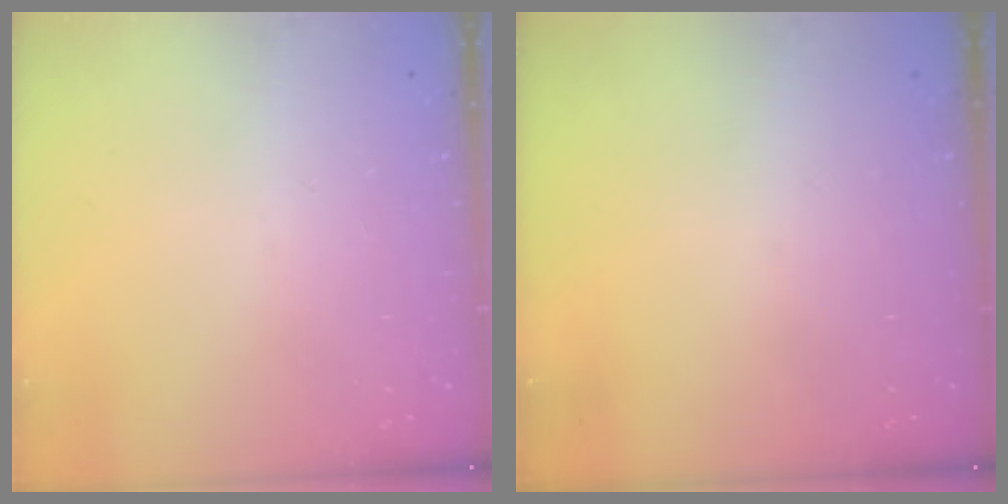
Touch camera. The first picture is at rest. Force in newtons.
{"total": 0.0}